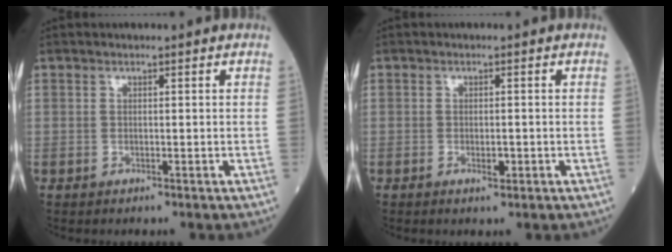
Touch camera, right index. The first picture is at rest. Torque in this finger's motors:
{"motor_torque": [-0.05, -0.01, -0.02, -0.01]}